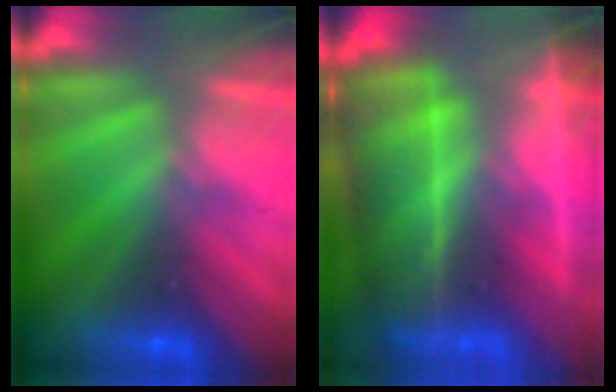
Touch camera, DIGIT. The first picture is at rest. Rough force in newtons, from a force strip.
{"total": 5.6}